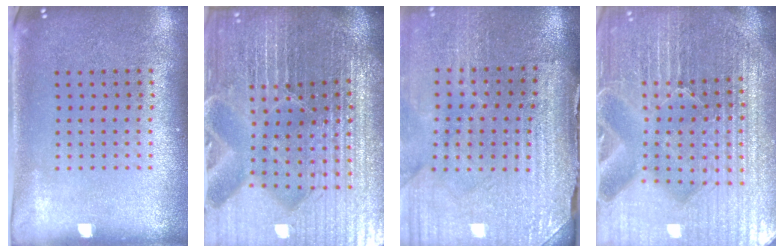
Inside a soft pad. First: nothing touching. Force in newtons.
{"total": 7.2, "press": 6.3, "slide": 3.5}
{"total": 3.8, "press": 3.5, "slide": 1.4}
{"total": 6.7, "press": 5.9, "slide": 3.2}